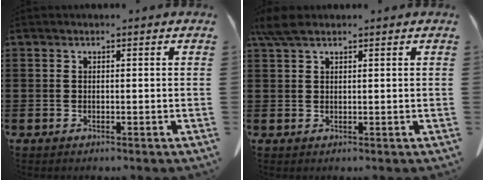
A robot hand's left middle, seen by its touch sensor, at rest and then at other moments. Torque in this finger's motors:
{"motor_torque": [1.31, 0.69, 0.24, 0.07]}